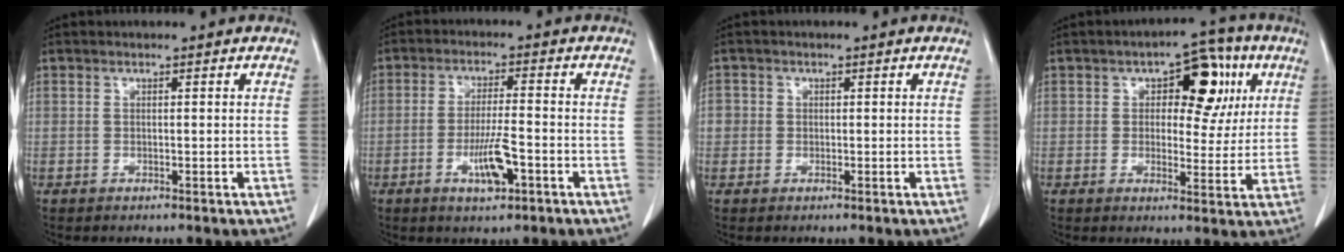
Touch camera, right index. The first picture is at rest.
{"total": 6.0, "force": [-2.4, 0.9, 5.4], "torque": [-0.099, -0.005, -0.040]}
{"total": 1.9, "force": [0.0, 1.9, 0.3], "torque": [0.007, 0.006, -0.001]}
{"total": 9.7, "force": [3.1, 5.0, 7.7], "torque": [-0.092, 0.026, 0.040]}